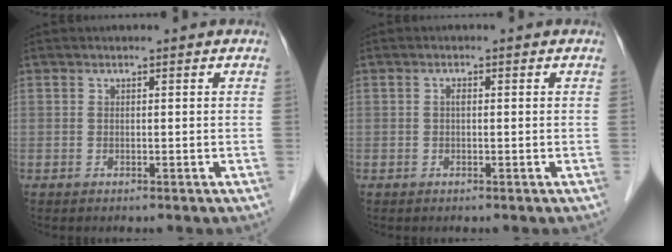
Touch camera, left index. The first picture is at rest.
{"total": 0.8, "force": [-0.2, 0.4, 0.7], "torque": [-0.016, 0.001, -0.005]}